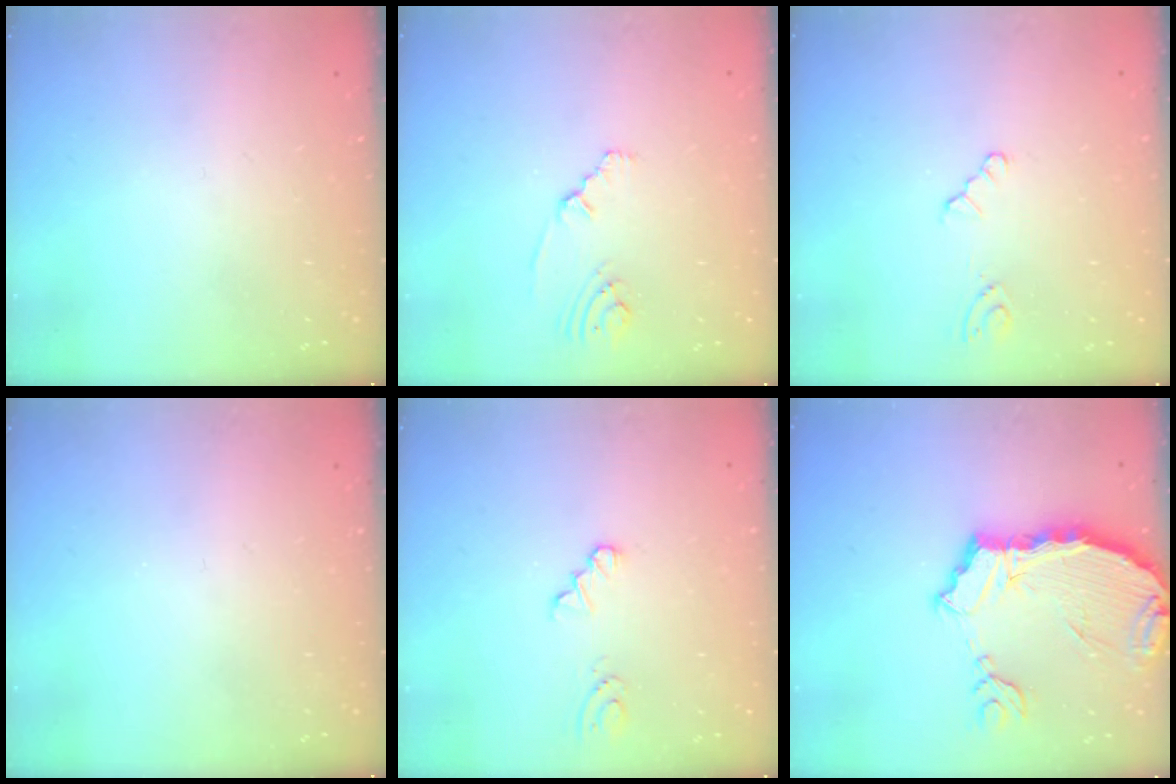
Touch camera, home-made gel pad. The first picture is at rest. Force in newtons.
{"total": 1.8, "press": 1.7, "slide": 0.7}
{"total": 2.1, "press": 2.1, "slide": 0.3}
{"total": 0.0}
{"total": 1.4, "press": 1.4, "slide": 0.2}
{"total": 12.8, "press": 12.7, "slide": 1.6}